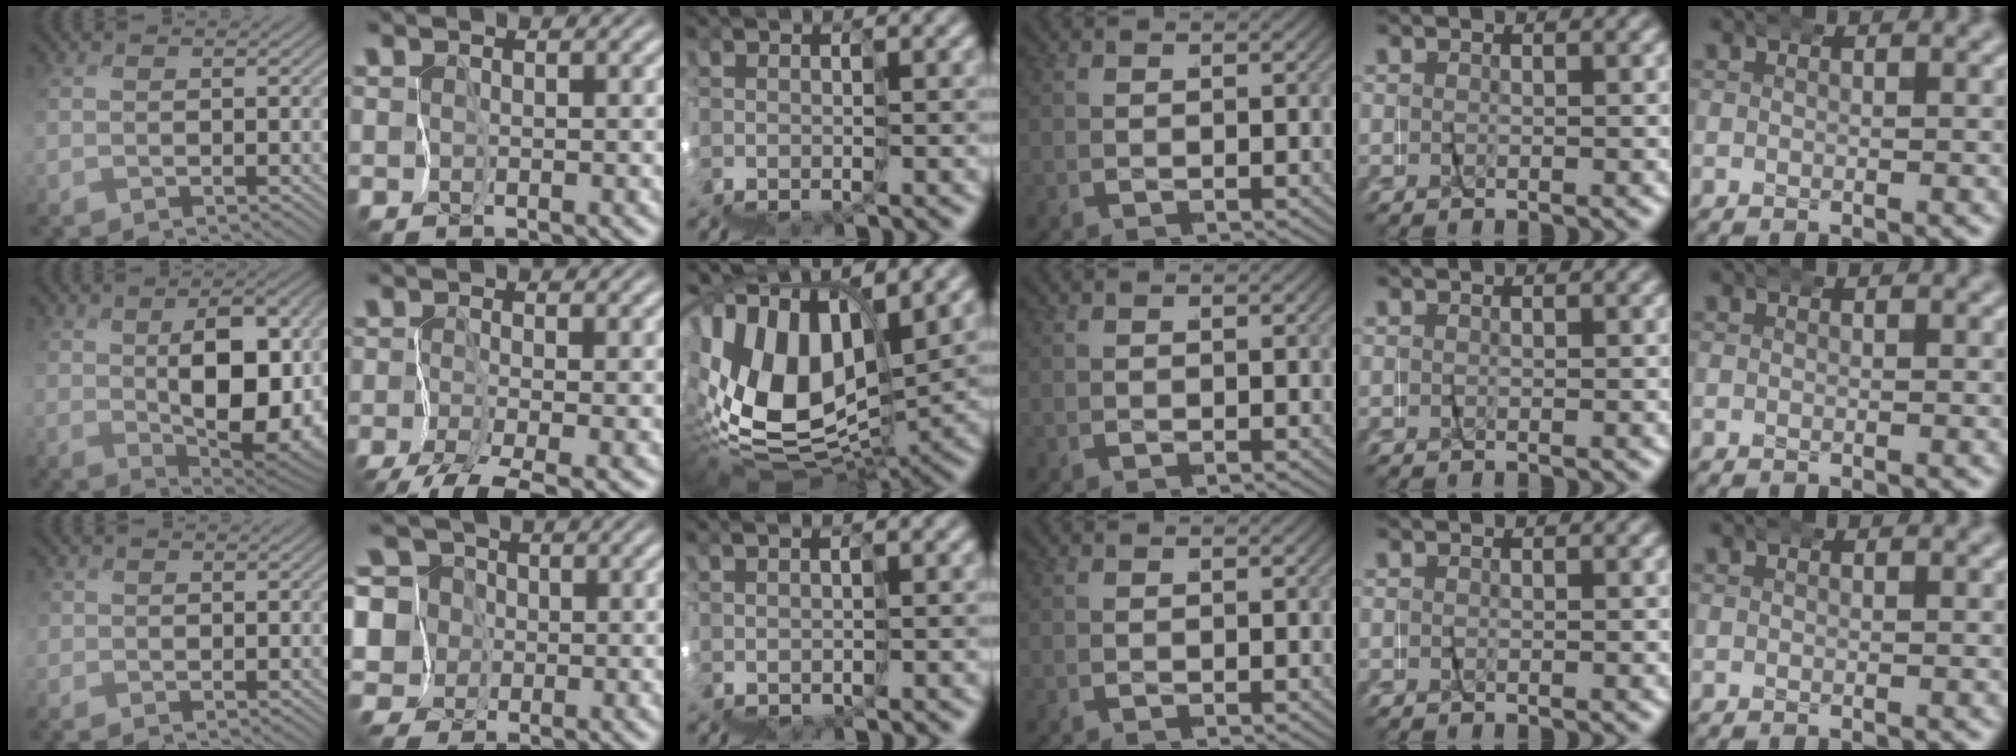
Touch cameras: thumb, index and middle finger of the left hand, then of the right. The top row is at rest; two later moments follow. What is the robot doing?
{"motion": "wrap", "object": "napkin"}